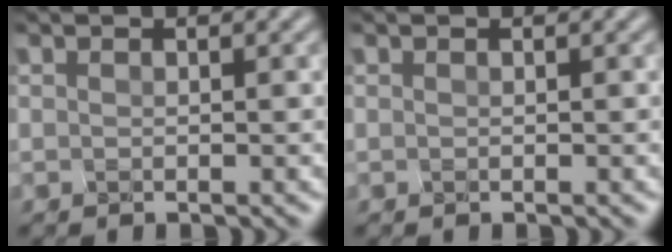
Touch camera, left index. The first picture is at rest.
{"total": 0.0}